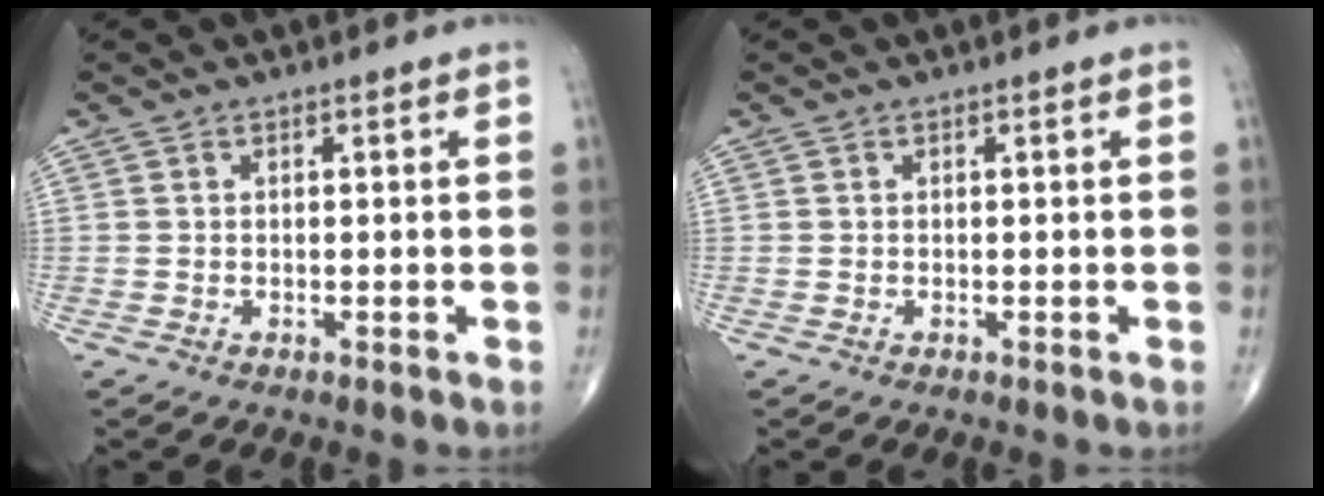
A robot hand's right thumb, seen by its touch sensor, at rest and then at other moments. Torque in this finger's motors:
{"motor_torque": [-0.01, 0.01, -0.22, -0.08, 0.00]}